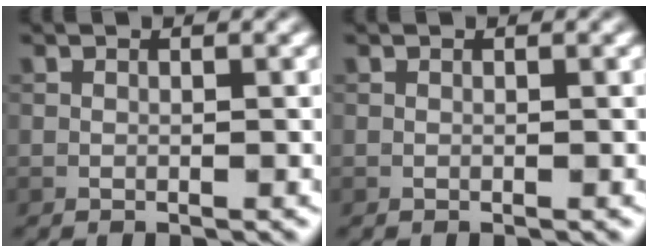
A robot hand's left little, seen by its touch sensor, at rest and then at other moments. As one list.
[{"total": 0.0}]